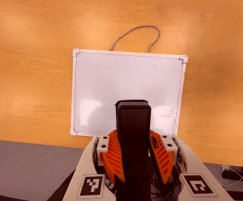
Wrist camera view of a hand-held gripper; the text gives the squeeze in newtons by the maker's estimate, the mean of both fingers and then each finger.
{"total": 8.7, "left": 7.3, "right": 10.1}